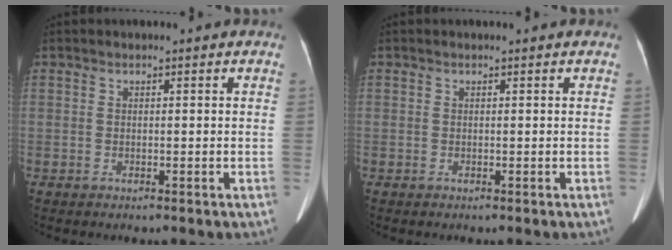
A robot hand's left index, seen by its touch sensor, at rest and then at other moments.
{"total": 0.0}